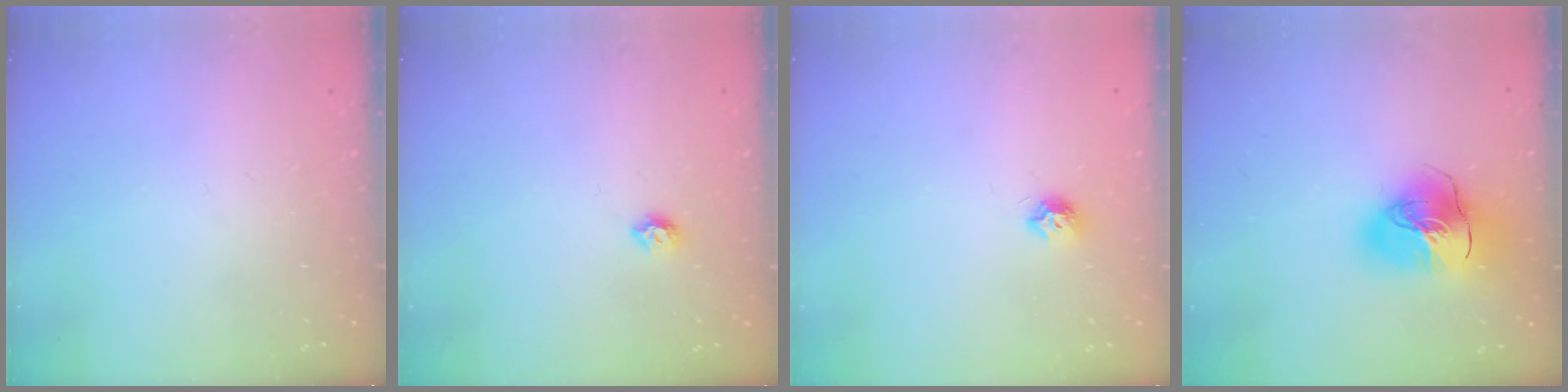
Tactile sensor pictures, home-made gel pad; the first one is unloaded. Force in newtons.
{"total": 6.0, "press": 5.9, "slide": 0.7}
{"total": 7.1, "press": 7.1, "slide": 0.2}
{"total": 18.1, "press": 17.9, "slide": 2.6}